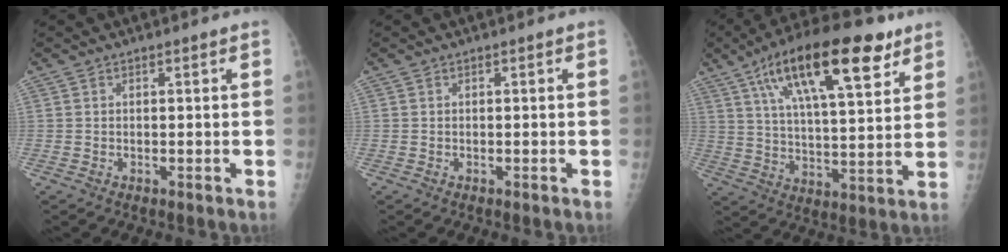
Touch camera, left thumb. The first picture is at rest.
{"total": 0.0}
{"total": 22.1, "force": [11.7, 7.5, 17.2], "torque": [-0.267, -0.017, 0.192]}